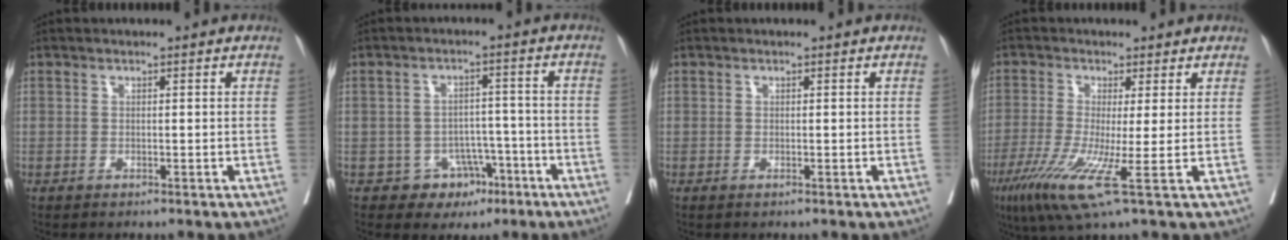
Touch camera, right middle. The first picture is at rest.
{"total": 5.3, "force": [-2.8, 4.5, 0.9], "torque": [0.008, 0.018, -0.033]}
{"total": 0.0}
{"total": 8.2, "force": [-3.0, -0.5, 7.6], "torque": [-0.145, -0.027, -0.055]}